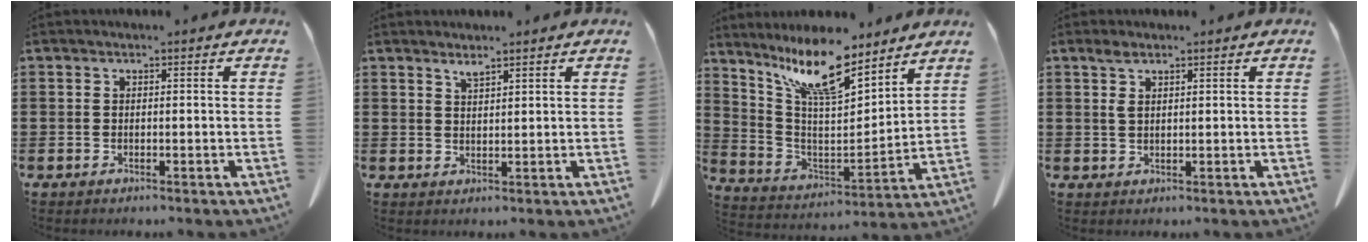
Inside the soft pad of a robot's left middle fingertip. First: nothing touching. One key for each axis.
{"total": 1.8, "fx": 1.7, "fy": -0.1, "fz": 0.6, "tx": -0.014, "ty": -0.003, "tz": 0.033}
{"total": 13.0, "fx": 9.8, "fy": 3.4, "fz": 7.9, "tx": -0.168, "ty": -0.040, "tz": 0.172}
{"total": 1.6, "fx": 0.9, "fy": 0.6, "fz": 1.2, "tx": -0.029, "ty": 0.000, "tz": 0.017}